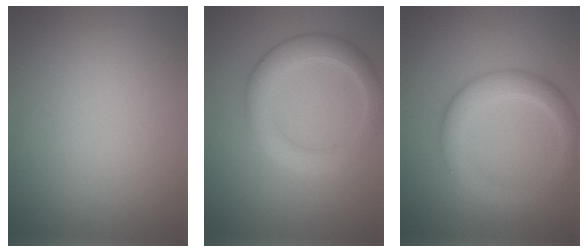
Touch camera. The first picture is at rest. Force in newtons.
{"total": 4.0, "press": 4.0, "slide": 0.2}
{"total": 3.7, "press": 3.7, "slide": 0.2}